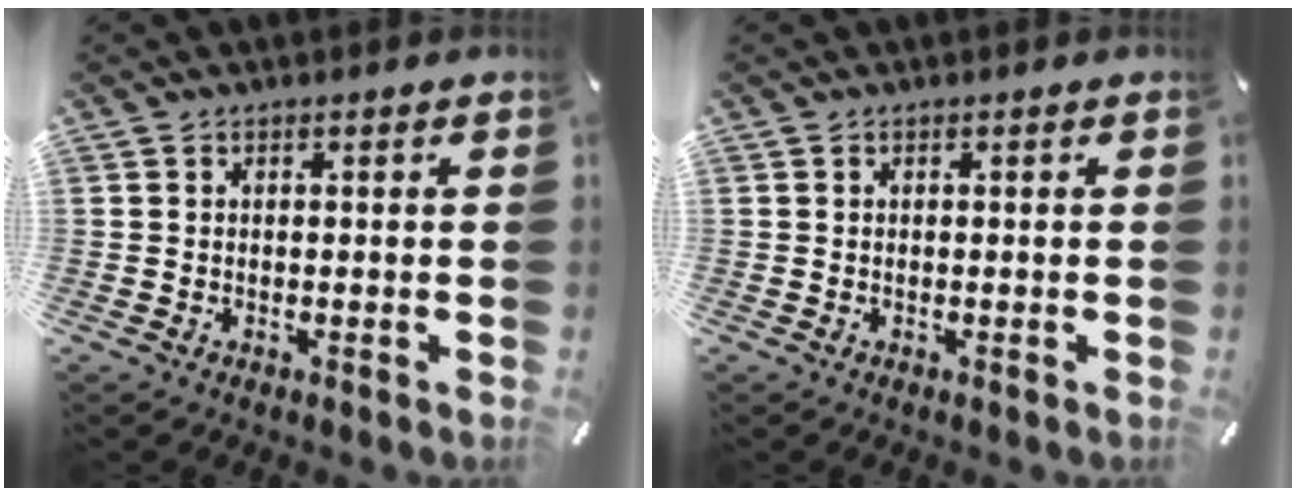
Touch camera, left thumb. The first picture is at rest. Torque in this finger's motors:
{"motor_torque": [0.00, 0.00, 0.00, 0.00, 0.00]}